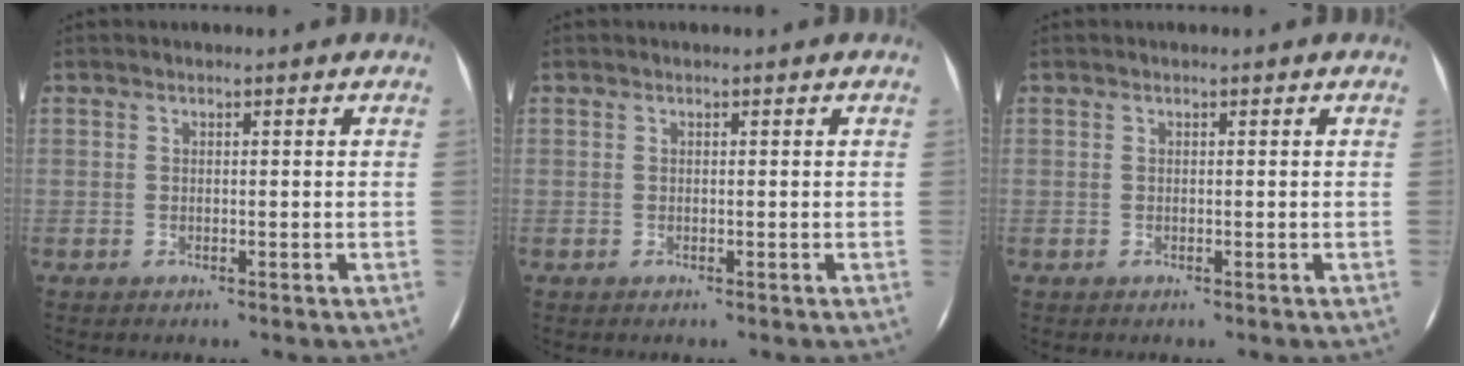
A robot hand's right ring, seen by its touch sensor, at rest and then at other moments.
{"total": 0.0}
{"total": 0.0}